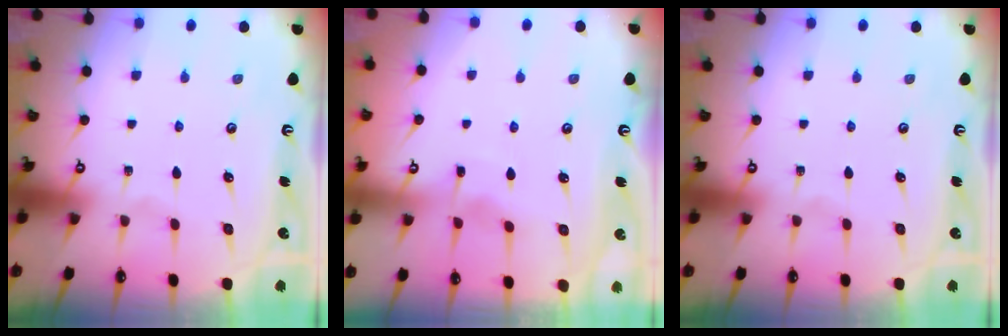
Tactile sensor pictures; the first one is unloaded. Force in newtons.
{"total": 2.6, "press": 2.6, "slide": 0.2}
{"total": 0.0}